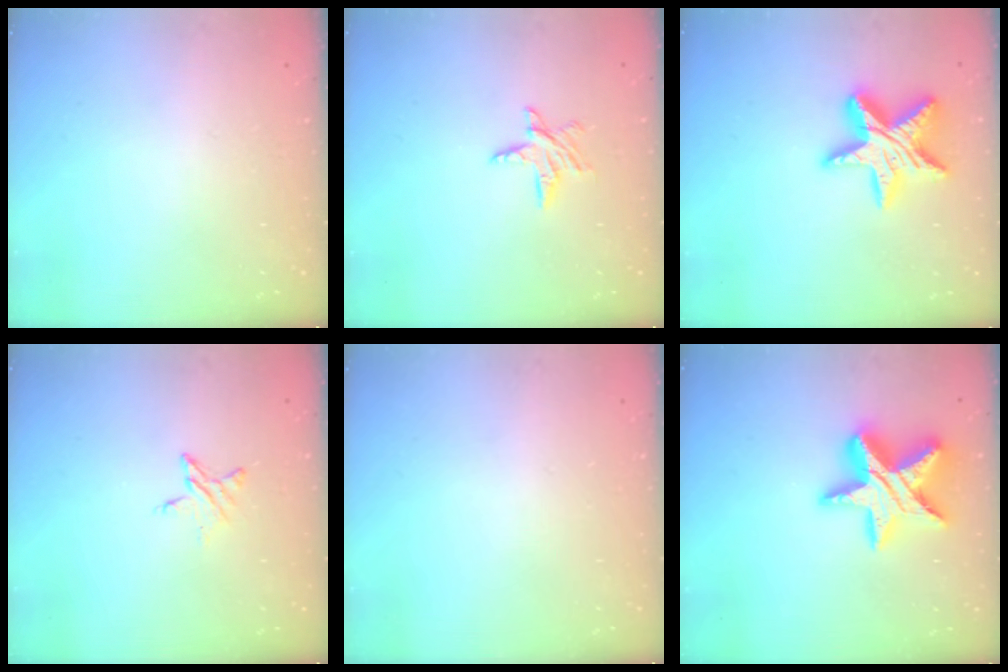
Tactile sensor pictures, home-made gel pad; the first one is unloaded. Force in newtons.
{"total": 5.8, "press": 5.8, "slide": 0.5}
{"total": 16.4, "press": 16.3, "slide": 1.0}
{"total": 5.0, "press": 5.0, "slide": 0.6}
{"total": 0.0}
{"total": 19.6, "press": 19.6, "slide": 1.3}